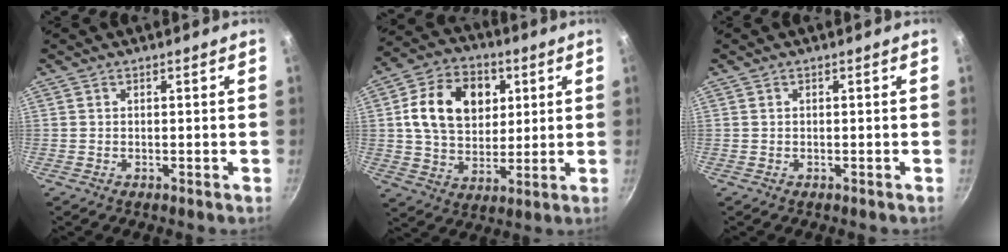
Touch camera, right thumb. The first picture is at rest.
{"total": 16.2, "force": [4.0, 12.1, 10.1], "torque": [-0.144, 0.002, 0.061]}
{"total": 0.0}